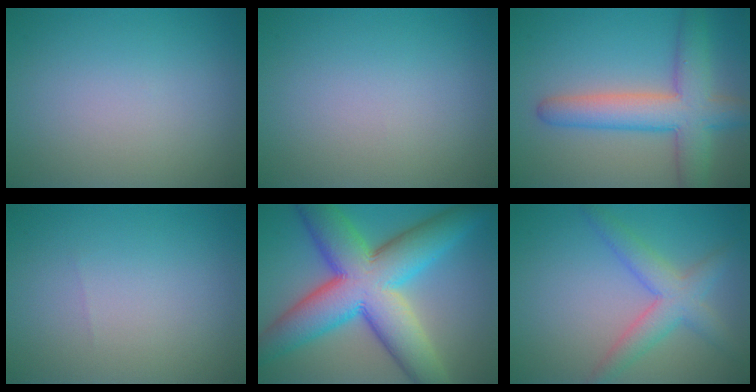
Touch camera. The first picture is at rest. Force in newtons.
{"total": 0.0}
{"total": 6.7, "press": 6.7, "slide": 0.3}
{"total": 0.0}
{"total": 13.4, "press": 13.4, "slide": 0.3}
{"total": 4.0, "press": 4.0, "slide": 0.2}